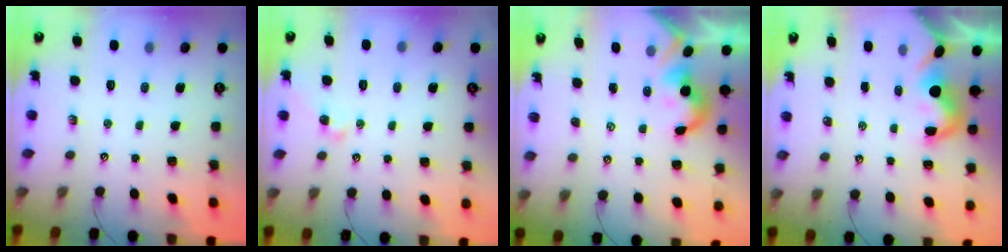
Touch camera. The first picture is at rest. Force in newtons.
{"total": 3.0, "press": 2.9, "slide": 0.7}
{"total": 2.1, "press": 2.1, "slide": 0.4}
{"total": 2.9, "press": 2.9, "slide": 0.4}